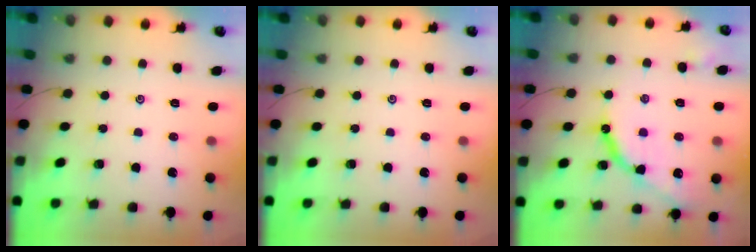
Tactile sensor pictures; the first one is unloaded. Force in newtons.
{"total": 0.0}
{"total": 11.2, "press": 11.2, "slide": 1.0}